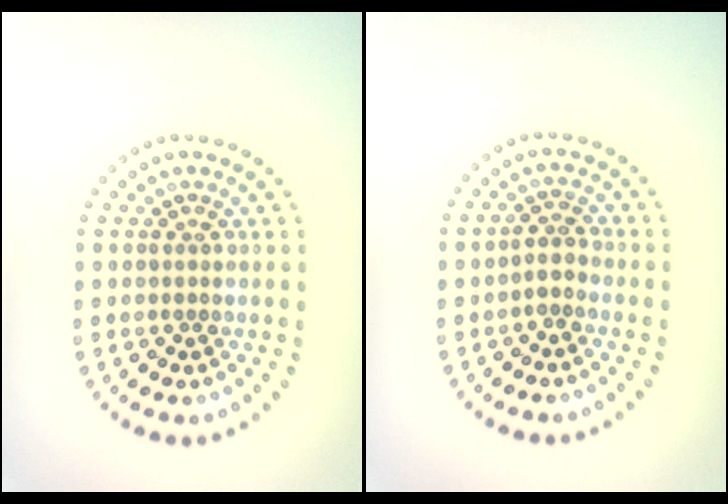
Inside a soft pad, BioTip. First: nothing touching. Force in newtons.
{"total": 1.6, "press": 1.2, "slide": 1.0}